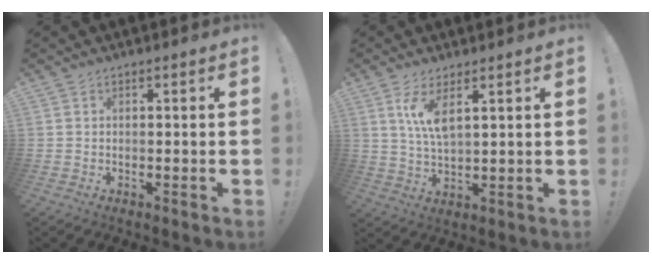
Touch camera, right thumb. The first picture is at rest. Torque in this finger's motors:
{"motor_torque": [0.02, 0.07, 0.32, 0.32, 0.02]}